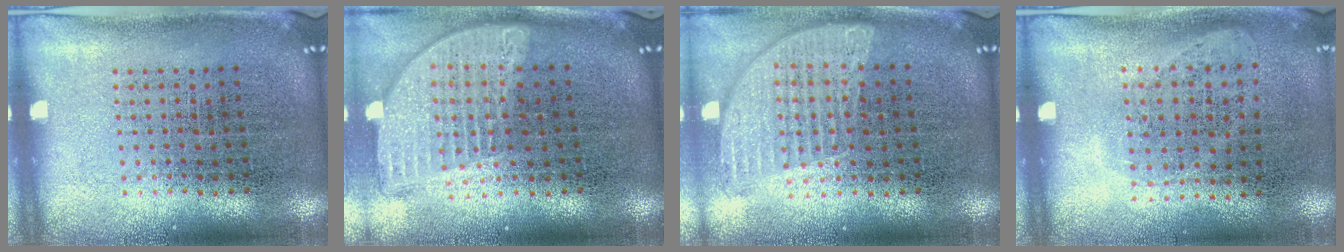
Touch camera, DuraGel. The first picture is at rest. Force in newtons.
{"total": 1.9, "press": 1.6, "slide": 1.1}
{"total": 1.0, "press": 1.0, "slide": 0.1}
{"total": 1.1, "press": 0.9, "slide": 0.6}